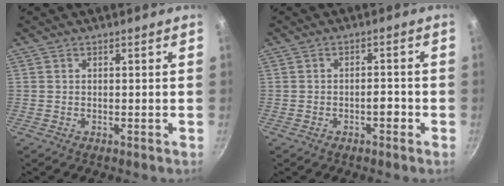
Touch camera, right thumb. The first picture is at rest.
{"total": 2.2, "force": [-1.2, 1.1, 1.5], "torque": [-0.014, 0.016, -0.019]}